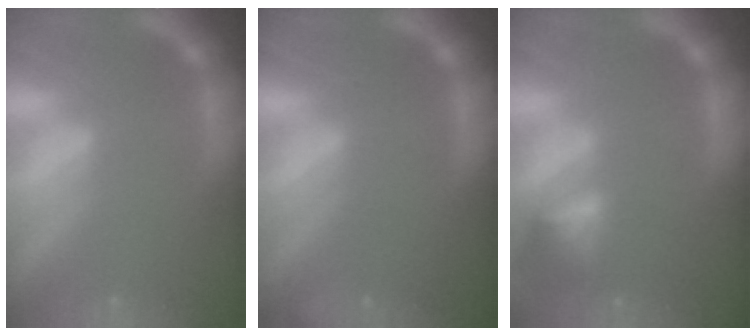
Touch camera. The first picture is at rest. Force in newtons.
{"total": 1.4}
{"total": 3.5}